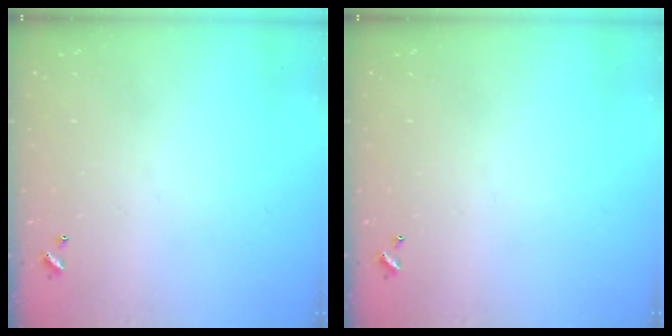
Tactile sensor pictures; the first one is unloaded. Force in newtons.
{"total": 0.0}